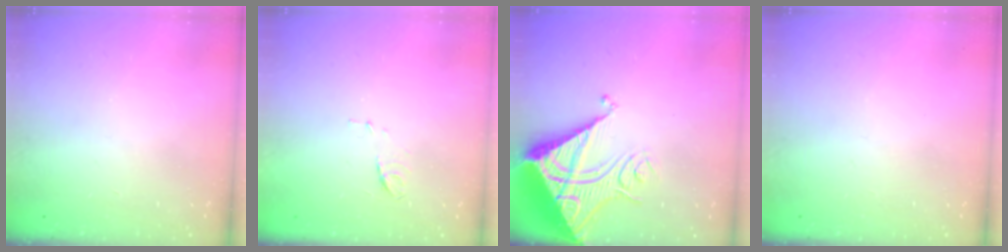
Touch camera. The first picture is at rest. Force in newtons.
{"total": 6.2, "press": 6.2, "slide": 0.5}
{"total": 13.7, "press": 13.7, "slide": 1.3}
{"total": 0.0}